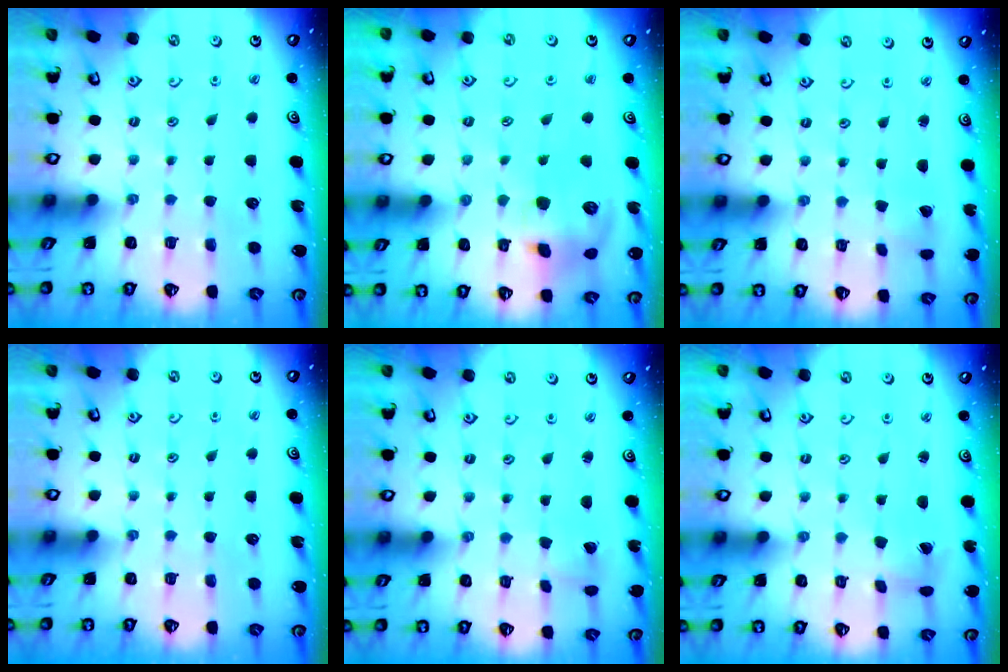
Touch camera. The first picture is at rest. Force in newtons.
{"total": 12.2, "press": 12.0, "slide": 2.0}
{"total": 1.2, "press": 1.2, "slide": 0.0}
{"total": 0.0}
{"total": 1.5, "press": 1.5, "slide": 0.2}
{"total": 2.0, "press": 2.0, "slide": 0.2}